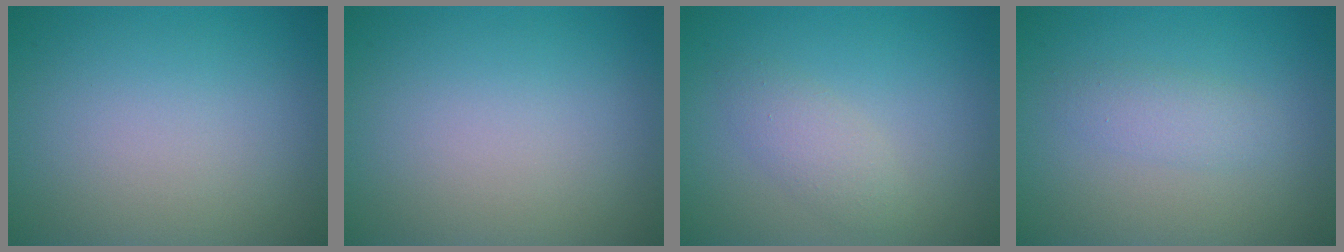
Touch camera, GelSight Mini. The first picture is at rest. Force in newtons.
{"total": 0.0}
{"total": 2.0, "press": 2.0, "slide": 0.2}
{"total": 1.7, "press": 1.7, "slide": 0.0}